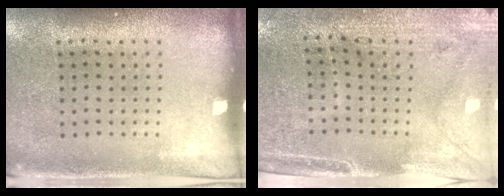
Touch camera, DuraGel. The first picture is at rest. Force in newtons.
{"total": 3.0, "press": 2.6, "slide": 1.5}